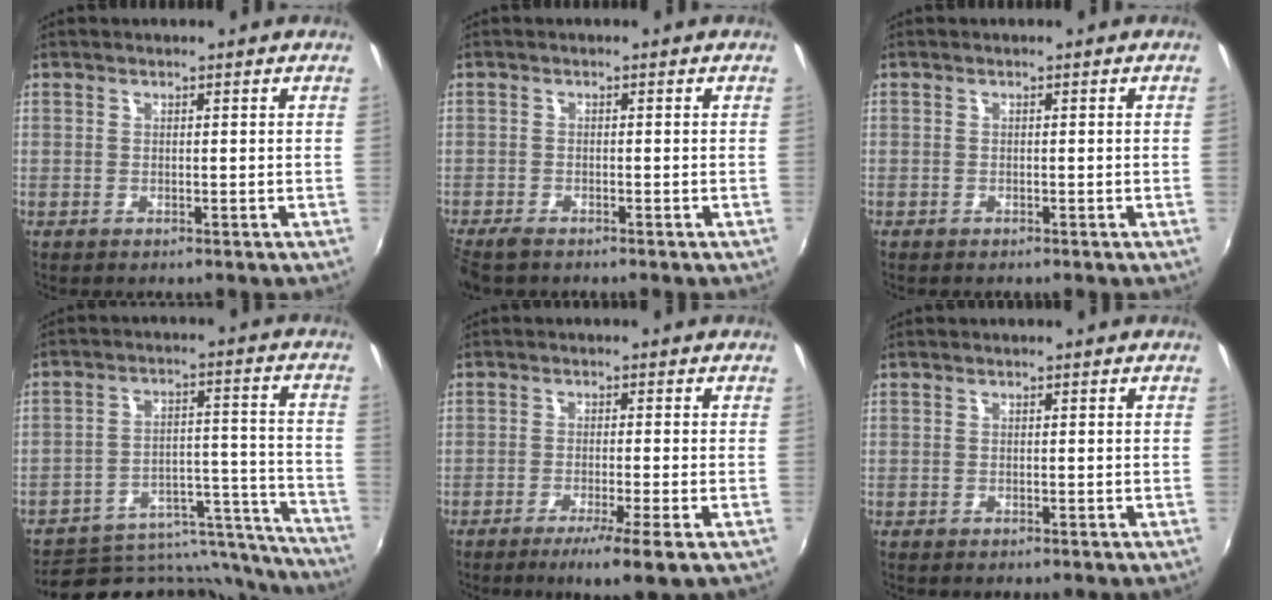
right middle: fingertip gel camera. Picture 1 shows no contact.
{"total": 3.6, "force": [-2.9, 1.1, 1.7], "torque": [-0.044, -0.016, -0.058]}
{"total": 0.0}
{"total": 22.4, "force": [-19.8, 7.9, 7.0], "torque": [-0.105, 0.031, -0.248]}
{"total": 5.8, "force": [-3.3, -0.5, 4.7], "torque": [-0.089, -0.014, -0.058]}
{"total": 0.0}